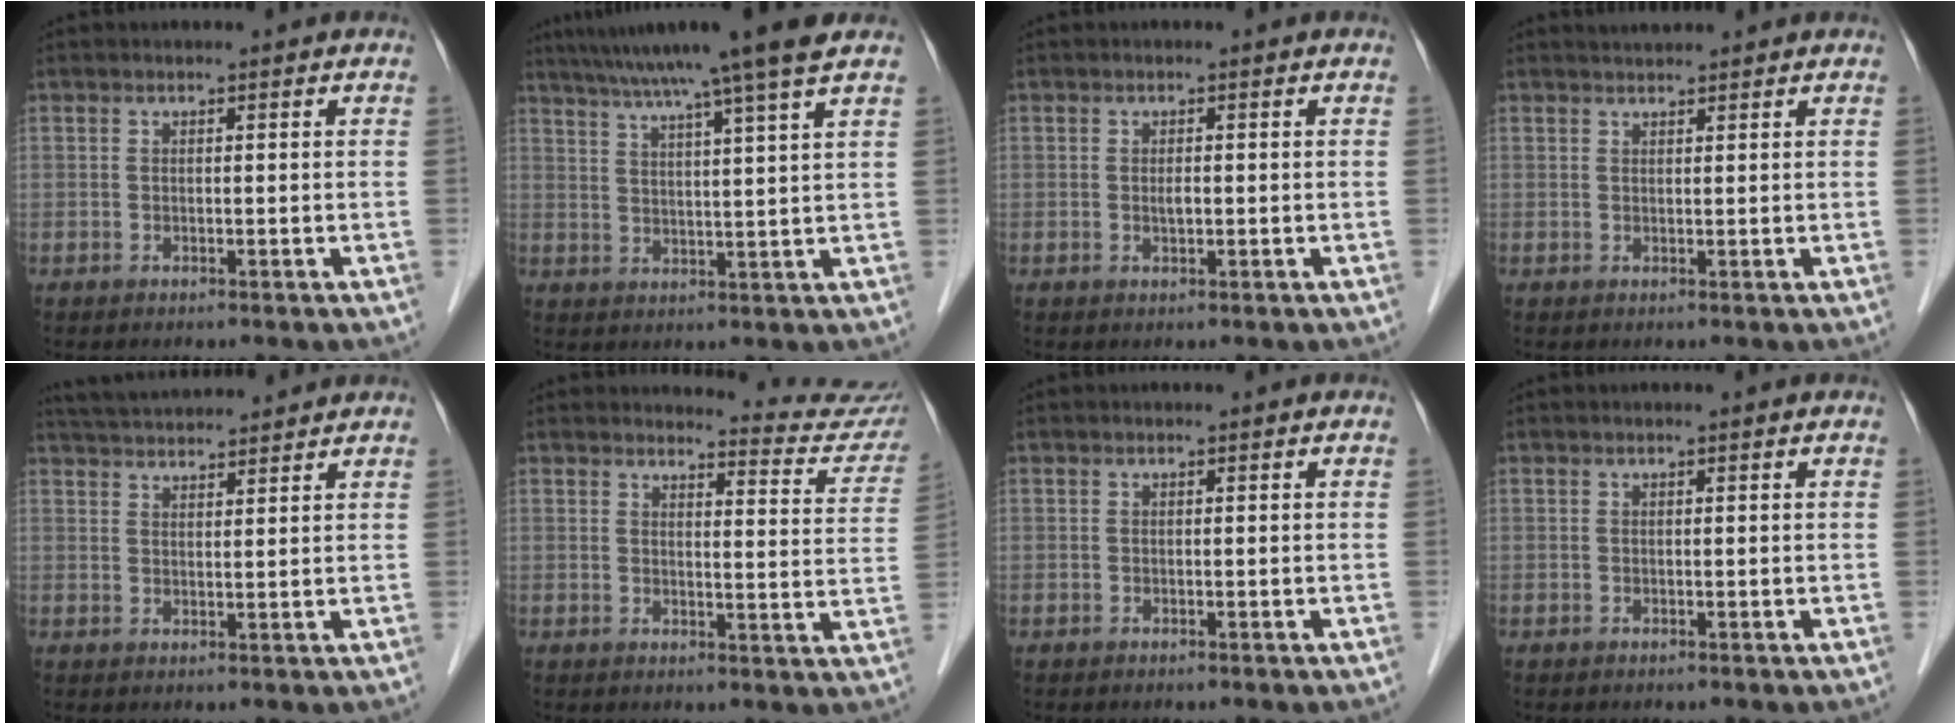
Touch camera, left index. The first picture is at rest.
{"total": 13.6, "force": [10.8, -1.9, 8.1], "torque": [-0.135, 0.012, 0.151]}
{"total": 1.1, "force": [-0.1, 0.3, 1.0], "torque": [-0.021, 0.000, 0.000]}
{"total": 1.7, "force": [1.7, 0.0, 0.3], "torque": [-0.008, 0.016, 0.034]}
{"total": 9.6, "force": [9.2, 0.8, 2.9], "torque": [-0.056, 0.034, 0.144]}
{"total": 10.8, "force": [10.8, 0.7, 0.1], "torque": [0.018, -0.073, 0.098]}
{"total": 0.0}
{"total": 0.0}